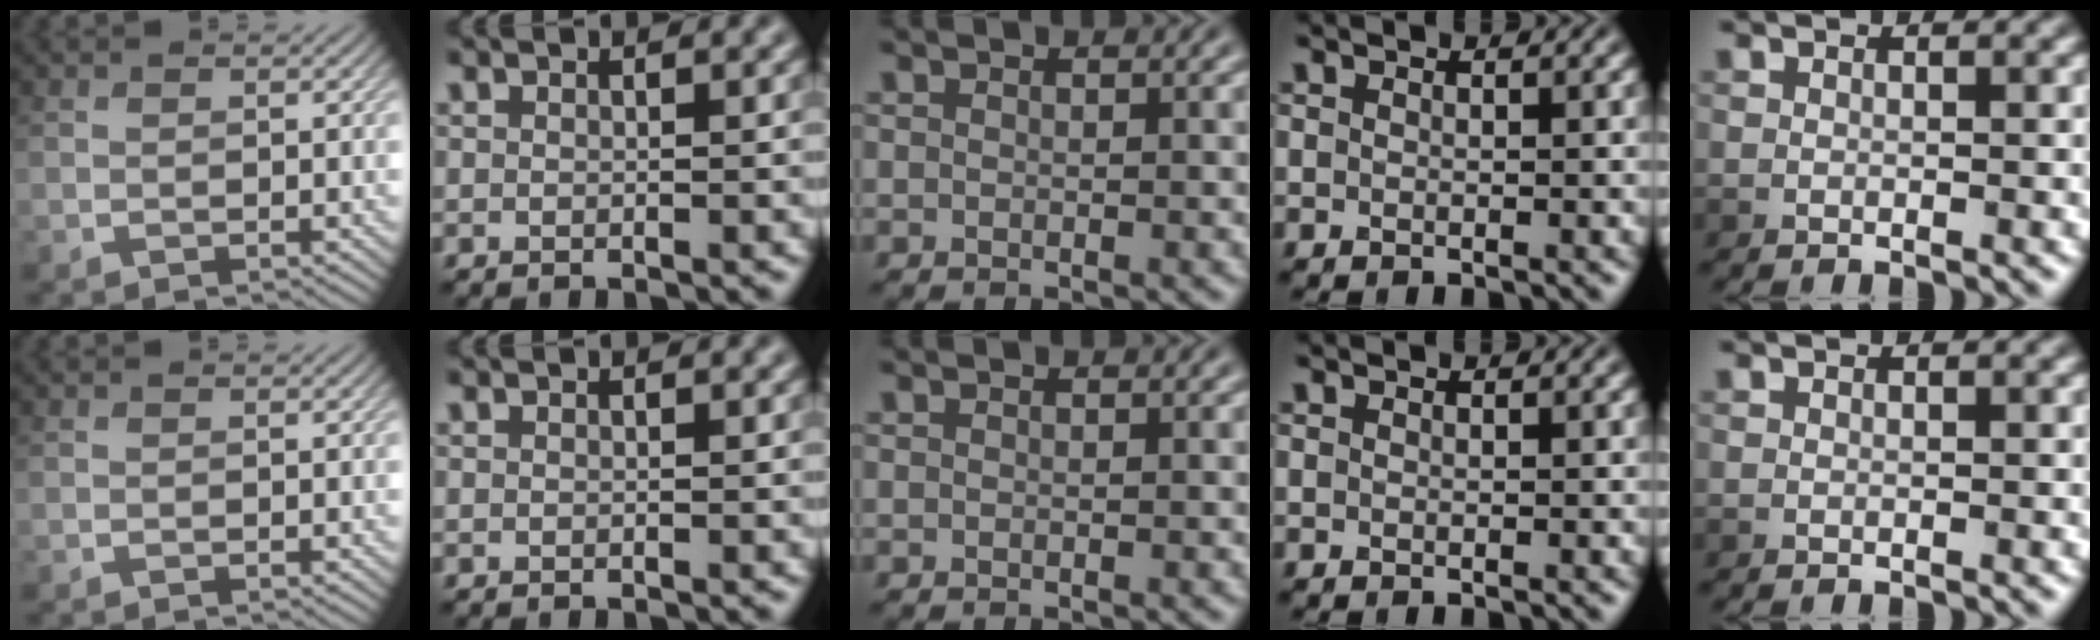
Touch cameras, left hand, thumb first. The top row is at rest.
{}